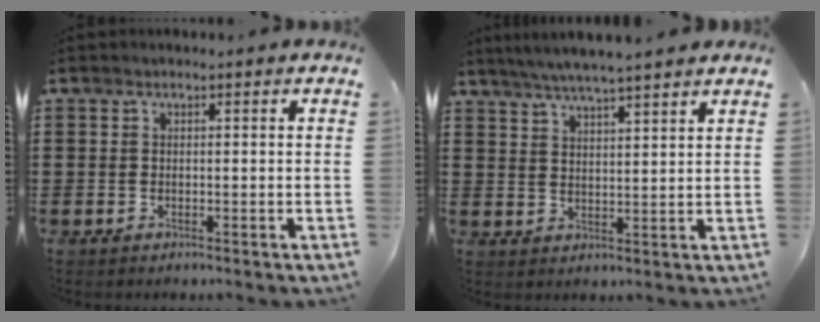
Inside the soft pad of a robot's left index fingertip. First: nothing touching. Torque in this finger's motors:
{"motor_torque": [1.11, 0.52, 0.76, 0.20]}